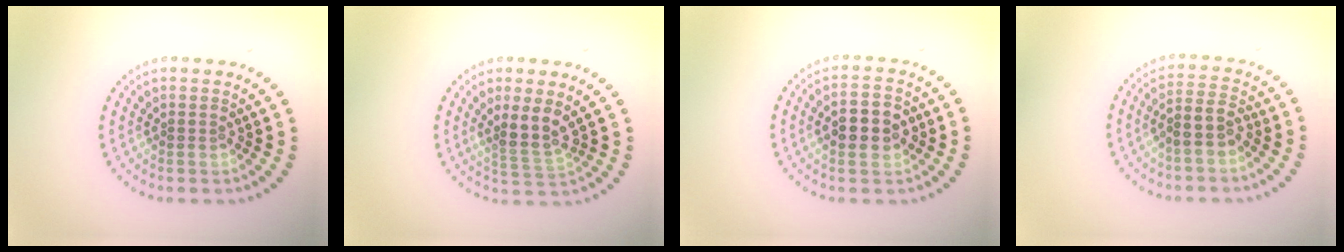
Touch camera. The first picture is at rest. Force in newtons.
{"total": 2.8, "press": 2.3, "slide": 1.6}
{"total": 4.4, "press": 4.4, "slide": 0.1}
{"total": 2.8, "press": 2.4, "slide": 1.4}